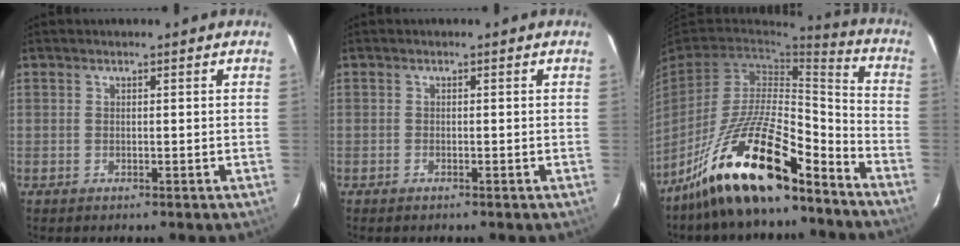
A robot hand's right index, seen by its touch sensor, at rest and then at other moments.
{"total": 0.5, "force": [-0.5, 0.3, 0.0], "torque": [0.000, -0.002, -0.010]}
{"total": 20.2, "force": [-14.9, 5.3, 12.6], "torque": [-0.242, -0.007, -0.262]}